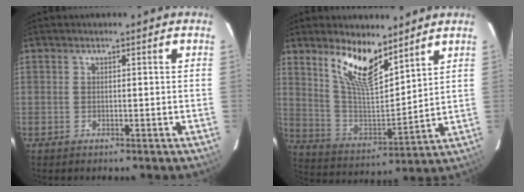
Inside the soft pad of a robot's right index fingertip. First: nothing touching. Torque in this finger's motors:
{"motor_torque": [0.37, 0.35, 0.57, 0.08]}